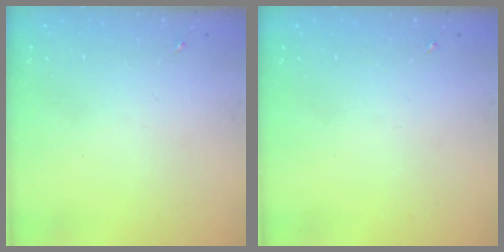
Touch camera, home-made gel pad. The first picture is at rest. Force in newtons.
{"total": 0.0}